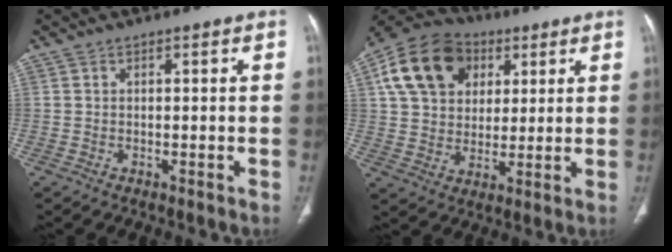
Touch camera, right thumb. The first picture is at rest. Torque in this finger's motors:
{"motor_torque": [0.45, 3.42, 0.77, -0.28, 0.17]}